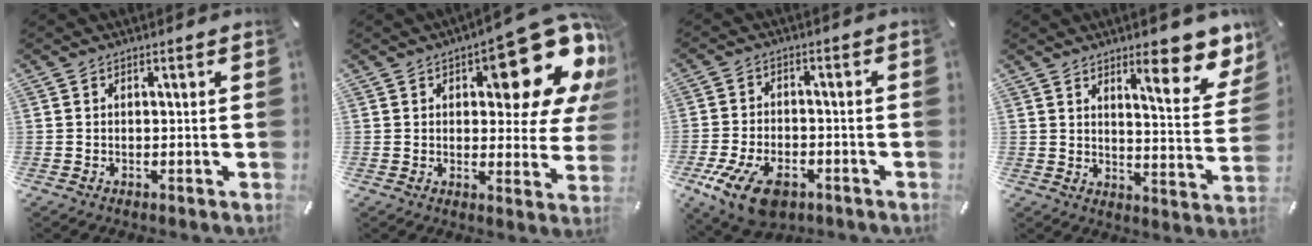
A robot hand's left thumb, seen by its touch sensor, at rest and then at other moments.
{"total": 18.1, "force": [9.2, 7.1, 13.9], "torque": [-0.170, -0.066, 0.147]}
{"total": 11.3, "force": [-6.0, 6.6, 7.0], "torque": [-0.149, 0.021, -0.107]}
{"total": 12.6, "force": [8.7, 3.6, 8.3], "torque": [-0.104, -0.064, 0.142]}